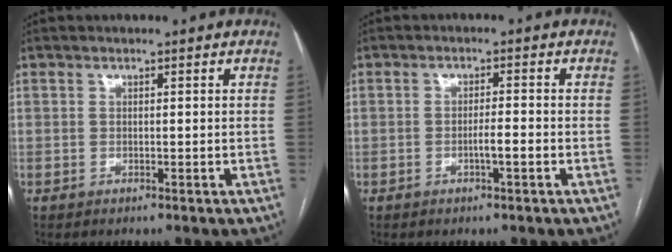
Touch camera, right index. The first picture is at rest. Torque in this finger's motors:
{"motor_torque": [0.43, -0.24, 0.16, 0.05]}